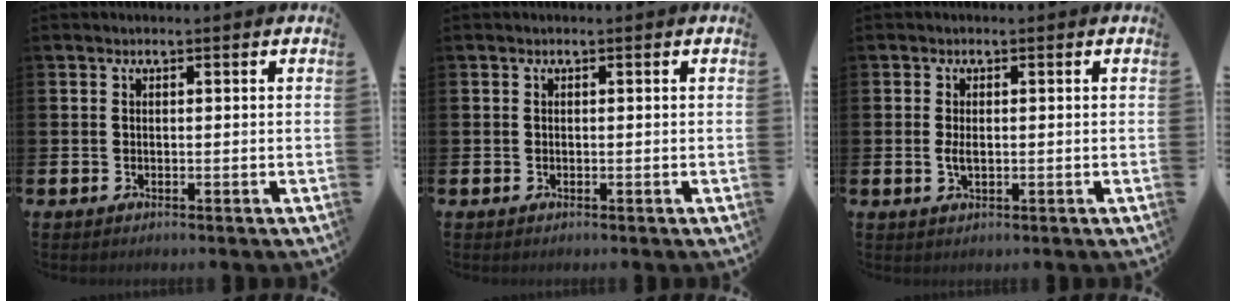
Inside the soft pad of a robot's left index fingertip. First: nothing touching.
{"total": 0.0}
{"total": 1.9, "force": [-0.1, 0.9, 1.6], "torque": [-0.025, 0.000, -0.004]}